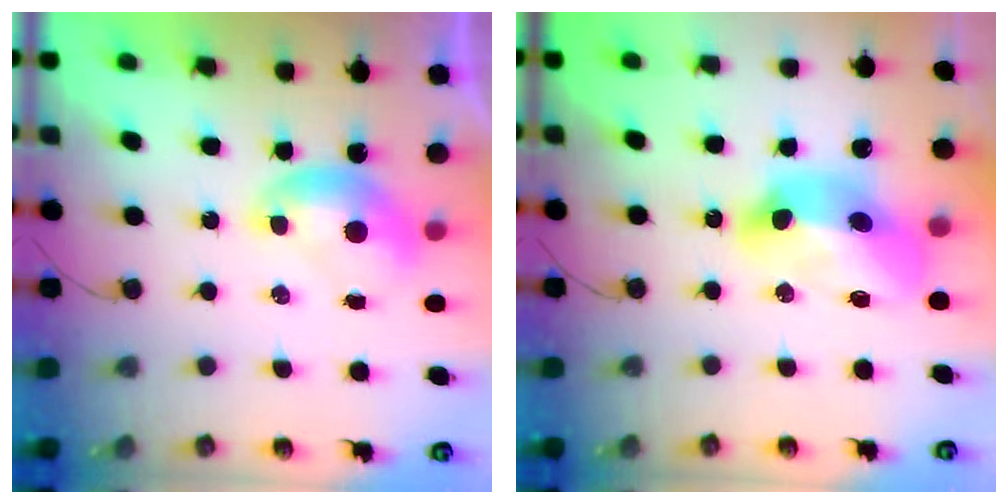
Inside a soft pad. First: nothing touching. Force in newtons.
{"total": 11.4, "press": 11.3, "slide": 1.2}